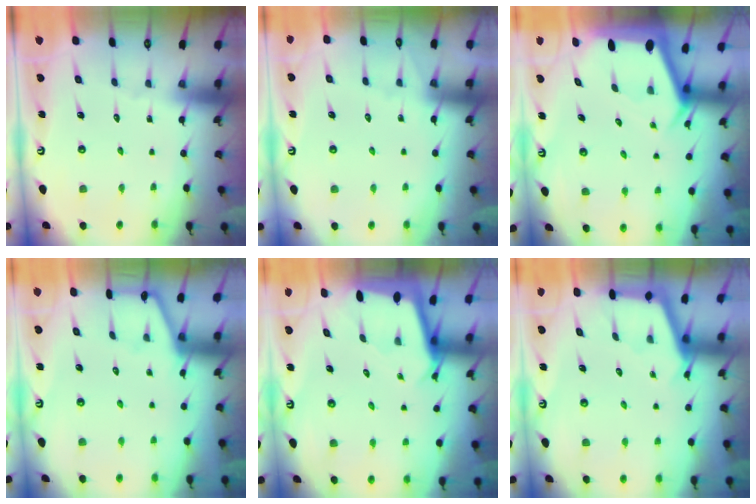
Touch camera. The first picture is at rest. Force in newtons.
{"total": 4.8, "press": 4.7, "slide": 0.7}
{"total": 3.0, "press": 2.9, "slide": 0.4}
{"total": 2.4, "press": 2.3, "slide": 0.5}
{"total": 2.4, "press": 2.4, "slide": 0.2}
{"total": 2.9, "press": 2.9, "slide": 0.3}